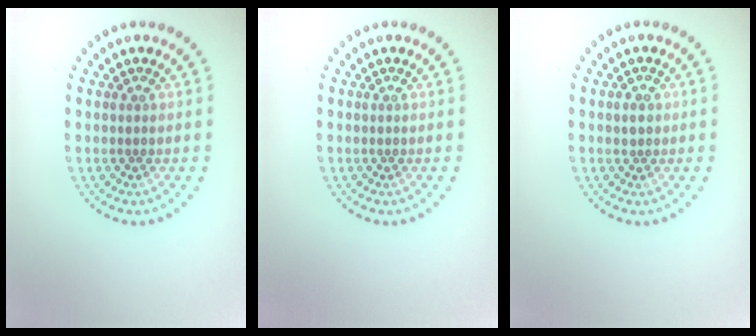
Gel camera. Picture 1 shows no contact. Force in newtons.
{"total": 0.0}
{"total": 1.0, "press": 1.0, "slide": 0.1}